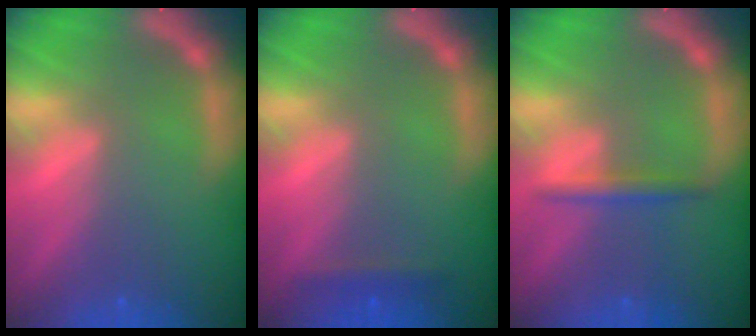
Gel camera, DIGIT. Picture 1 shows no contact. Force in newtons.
{"total": 1.4}
{"total": 1.9}